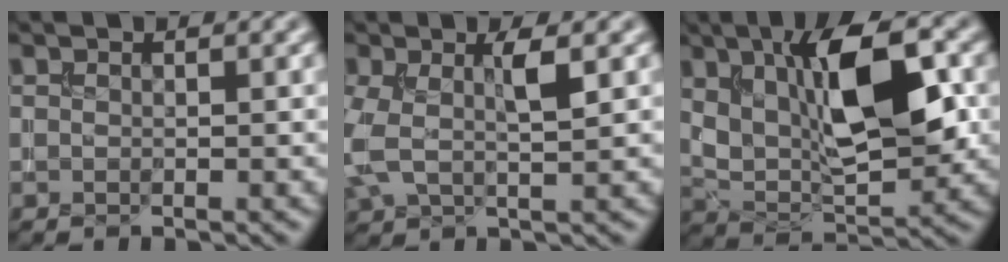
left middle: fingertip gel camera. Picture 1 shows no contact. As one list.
[{"total": 4.0, "force": [0.5, 1.6, 3.6], "torque": [-0.089, 0.001, 0.007]}, {"total": 10.0, "force": [2.4, 4.0, 8.9], "torque": [-0.155, -0.001, 0.040]}]